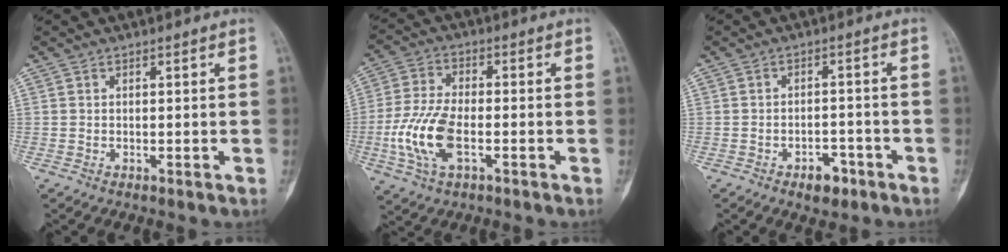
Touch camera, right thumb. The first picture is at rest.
{"total": 11.1, "force": [-2.9, 5.3, 9.3], "torque": [-0.208, 0.010, -0.057]}
{"total": 4.5, "force": [-2.7, 2.6, 2.6], "torque": [-0.023, 0.020, -0.036]}